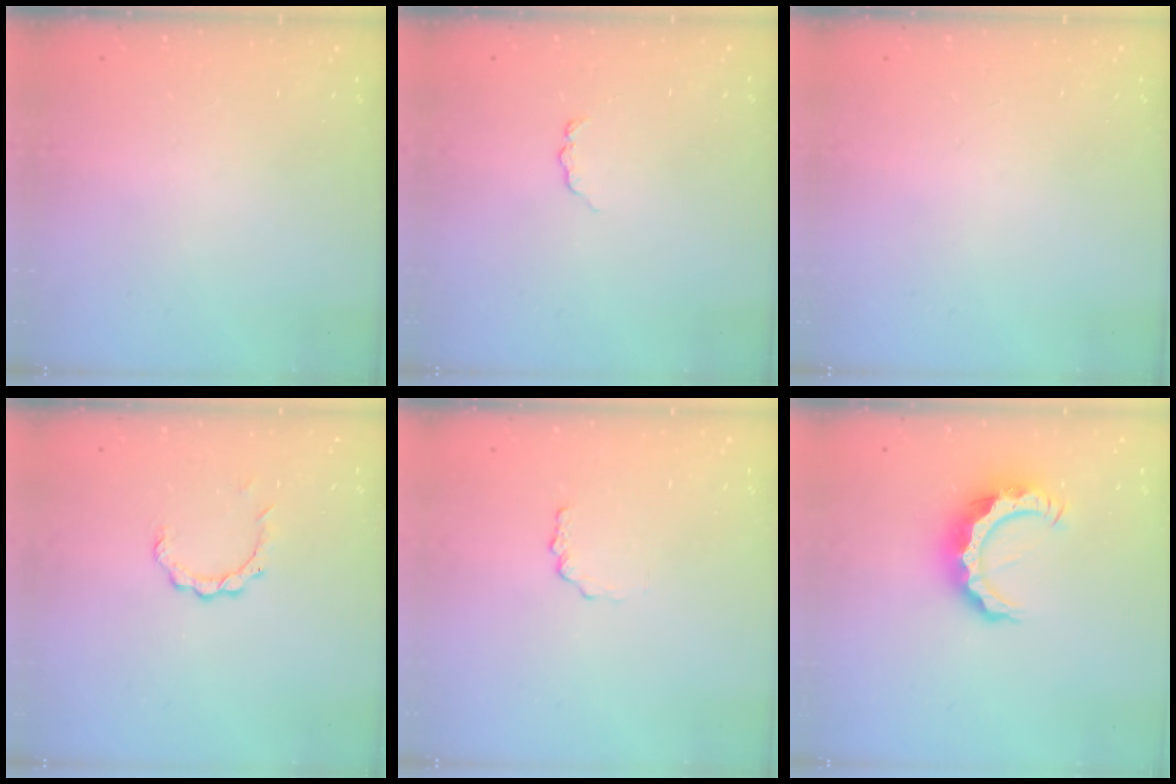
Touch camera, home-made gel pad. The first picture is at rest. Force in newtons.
{"total": 2.9, "press": 2.9, "slide": 0.4}
{"total": 0.0}
{"total": 3.6, "press": 3.6, "slide": 0.3}
{"total": 1.0, "press": 1.0, "slide": 0.2}
{"total": 10.5, "press": 10.4, "slide": 1.2}